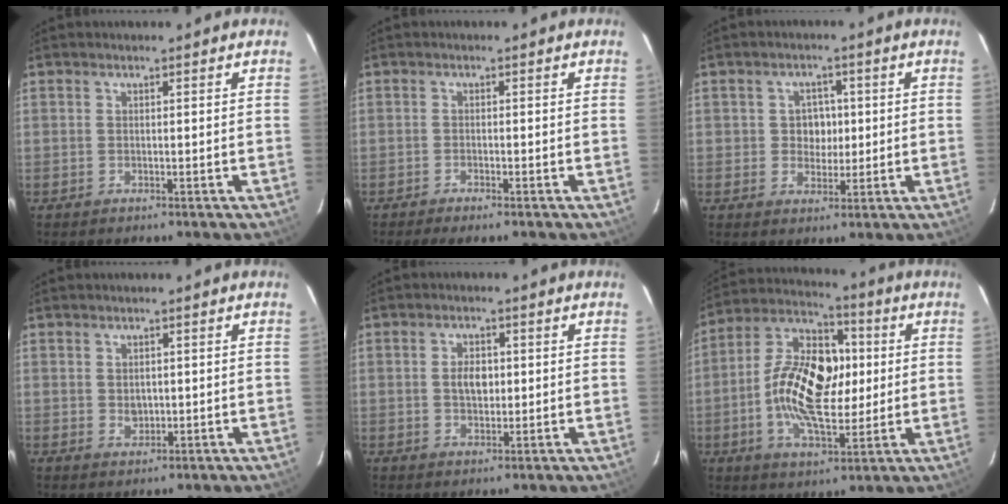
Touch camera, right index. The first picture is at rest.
{"total": 2.4, "force": [-2.1, 0.1, 1.2], "torque": [-0.032, -0.007, -0.039]}
{"total": 4.3, "force": [0.2, 3.9, 1.7], "torque": [-0.028, 0.012, 0.006]}
{"total": 2.5, "force": [0.1, 2.1, 1.4], "torque": [-0.021, 0.001, 0.005]}
{"total": 4.0, "force": [0.3, 2.6, 3.0], "torque": [-0.052, 0.006, 0.008]}
{"total": 17.4, "force": [-0.1, 9.5, 14.6], "torque": [-0.278, 0.016, -0.010]}